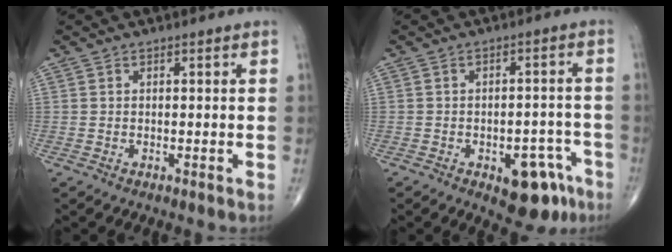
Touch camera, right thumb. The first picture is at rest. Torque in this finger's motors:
{"motor_torque": [1.68, 1.02, 0.44, -0.69, 0.02]}